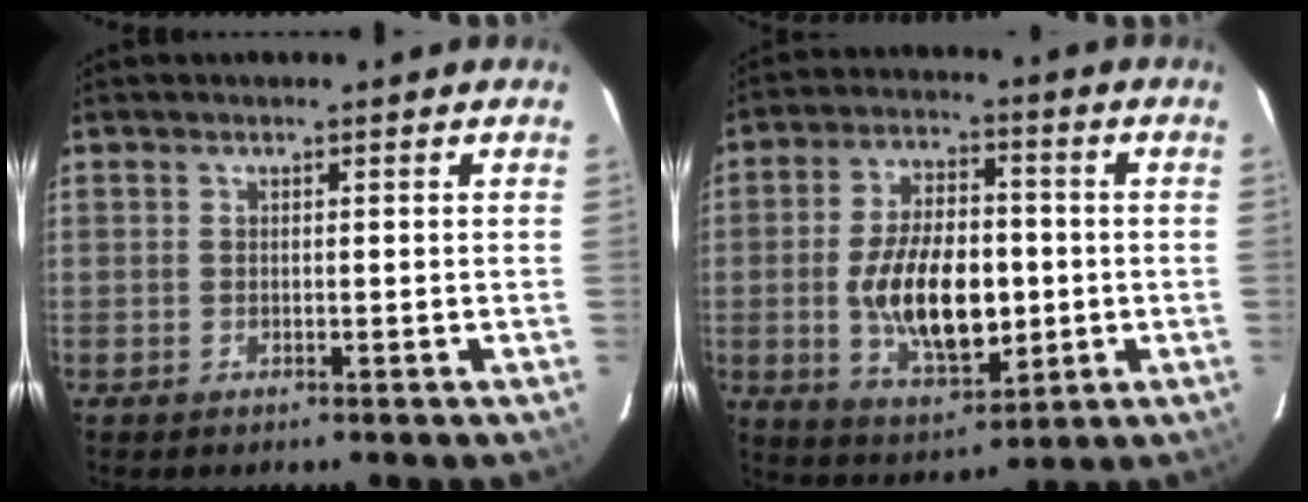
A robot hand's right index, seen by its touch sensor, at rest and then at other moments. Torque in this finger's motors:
{"motor_torque": [1.43, -0.71, 0.90, 0.20]}